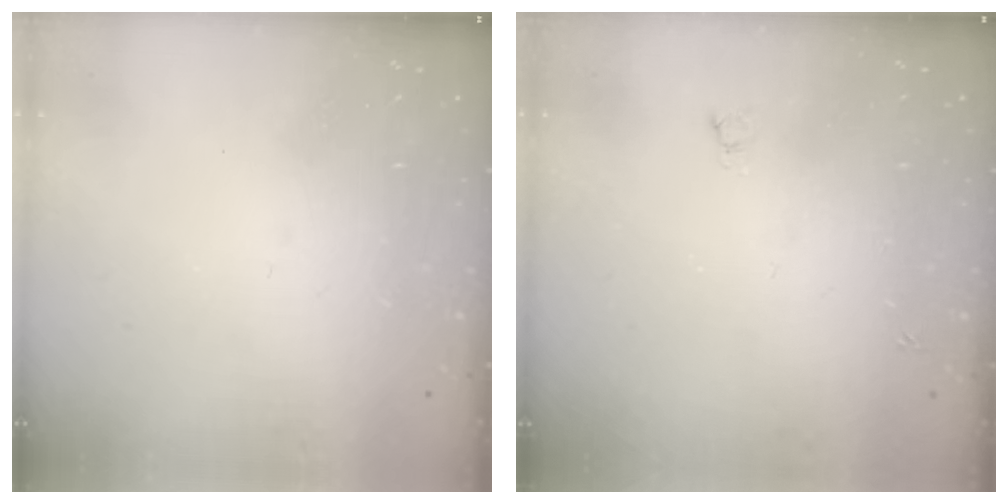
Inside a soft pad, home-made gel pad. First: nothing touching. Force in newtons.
{"total": 2.6, "press": 2.6, "slide": 0.5}